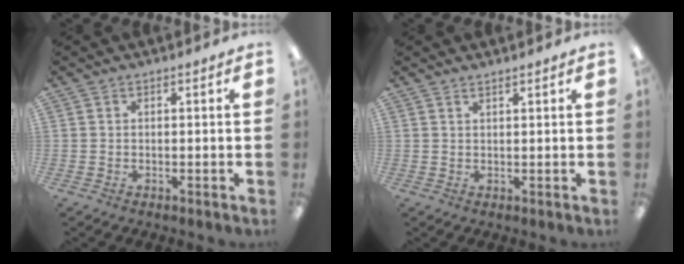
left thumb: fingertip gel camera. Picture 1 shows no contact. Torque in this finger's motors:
{"motor_torque": [-0.04, -0.16, -0.19, -0.12, 0.04]}